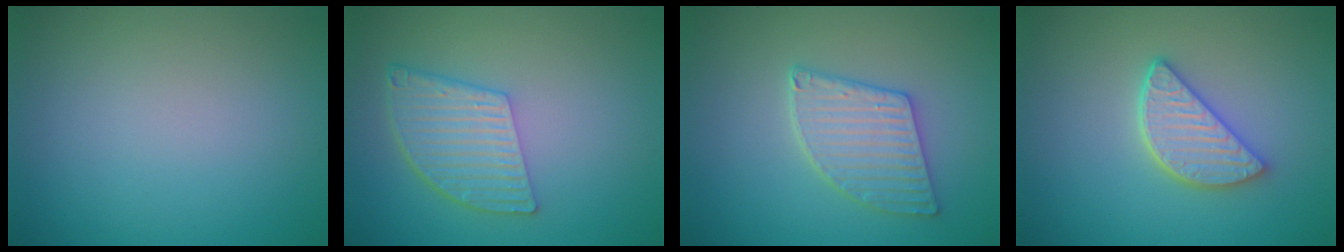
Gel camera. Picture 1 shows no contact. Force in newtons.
{"total": 5.4, "press": 3.9, "slide": 3.7}
{"total": 3.8, "press": 3.6, "slide": 1.2}
{"total": 4.2, "press": 3.4, "slide": 2.4}